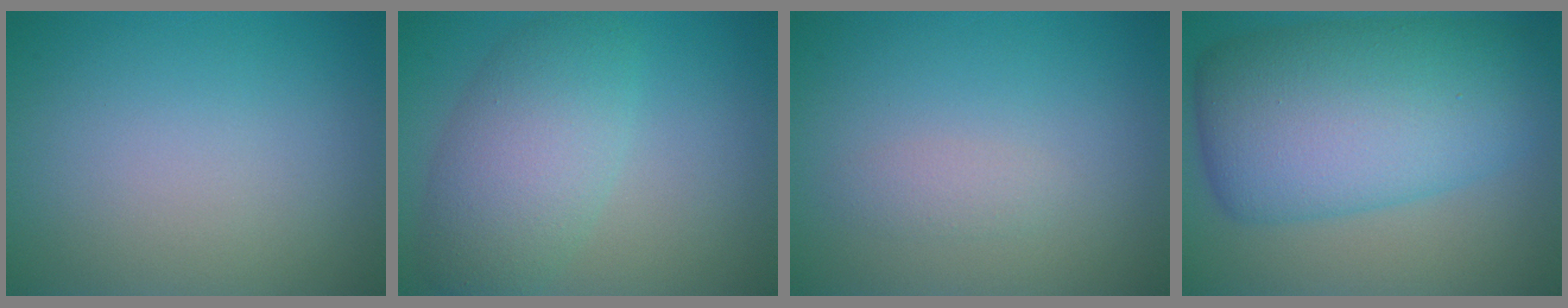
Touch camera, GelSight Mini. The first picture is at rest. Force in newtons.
{"total": 5.6, "press": 5.6, "slide": 0.2}
{"total": 1.1, "press": 1.1, "slide": 0.1}
{"total": 11.6, "press": 11.6, "slide": 0.3}